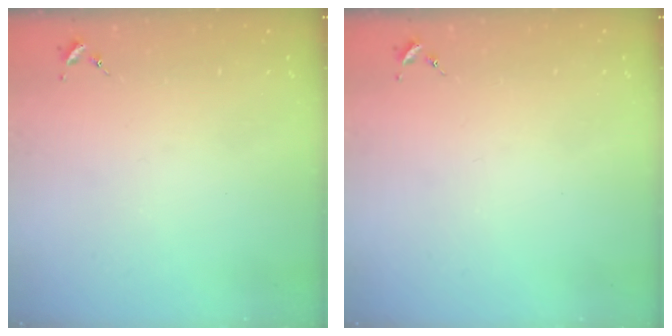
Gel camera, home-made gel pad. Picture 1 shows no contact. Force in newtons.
{"total": 0.0}